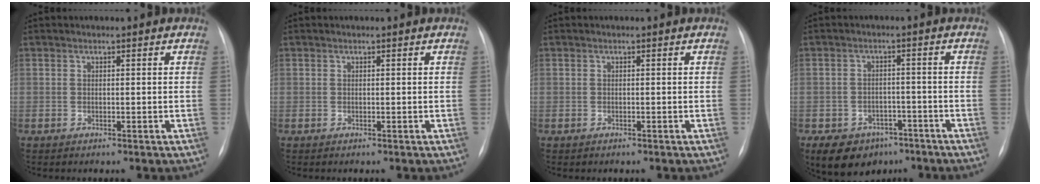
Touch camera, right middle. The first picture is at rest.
{"total": 0.0}
{"total": 0.0}
{"total": 10.6, "force": [-6.9, 7.2, 3.7], "torque": [-0.070, 0.007, -0.096]}